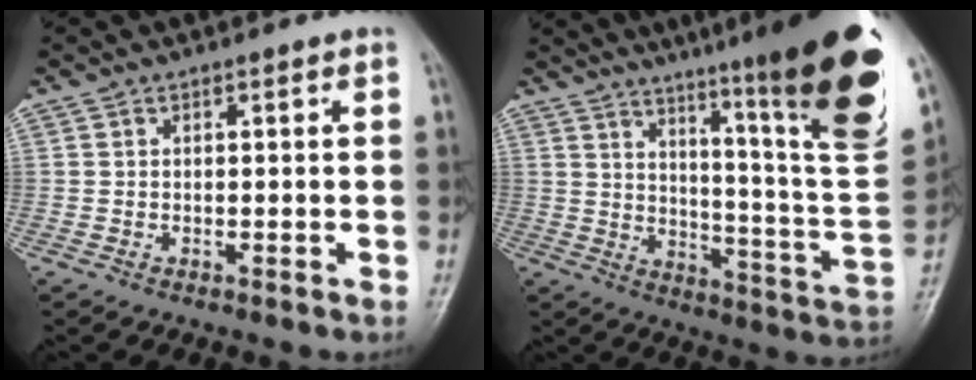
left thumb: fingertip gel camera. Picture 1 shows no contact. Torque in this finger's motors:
{"motor_torque": [3.36, 1.63, 1.61, -1.15, 0.47]}